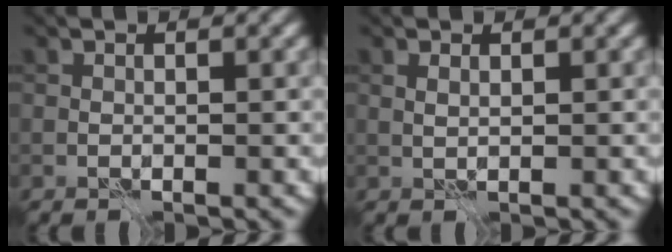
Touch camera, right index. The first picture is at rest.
{"total": 0.7, "force": [0.3, 0.2, 0.6], "torque": [-0.016, 0.002, 0.006]}